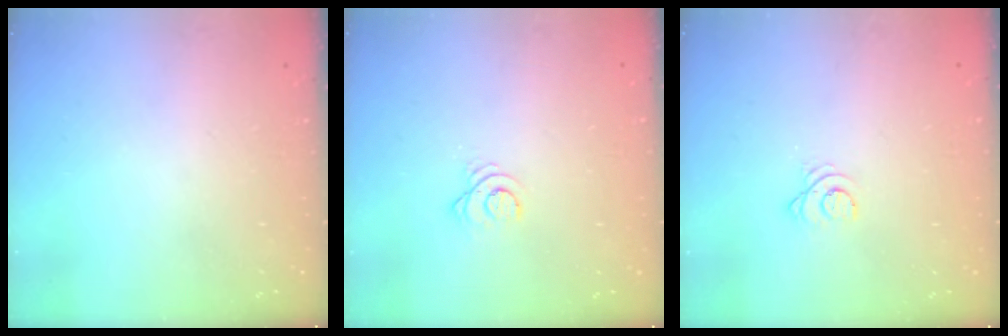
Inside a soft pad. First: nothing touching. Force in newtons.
{"total": 2.9, "press": 2.9, "slide": 0.3}
{"total": 2.3, "press": 2.3, "slide": 0.3}